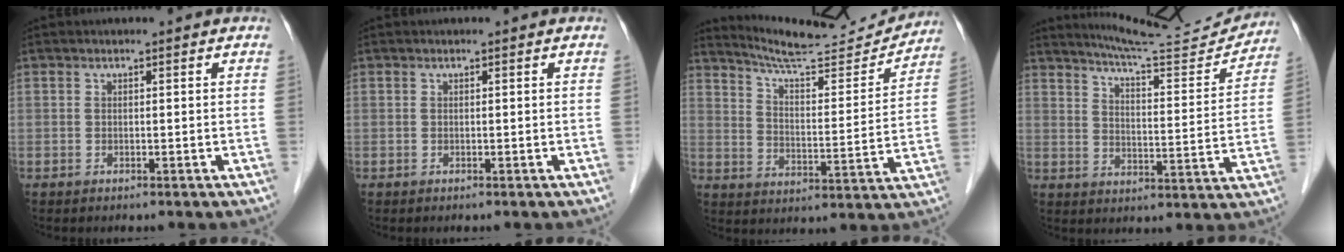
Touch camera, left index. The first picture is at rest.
{"total": 0.0}
{"total": 16.4, "force": [15.9, 0.9, 4.1], "torque": [-0.071, -0.030, 0.229]}
{"total": 15.3, "force": [14.8, 0.1, 3.8], "torque": [-0.062, -0.037, 0.201]}